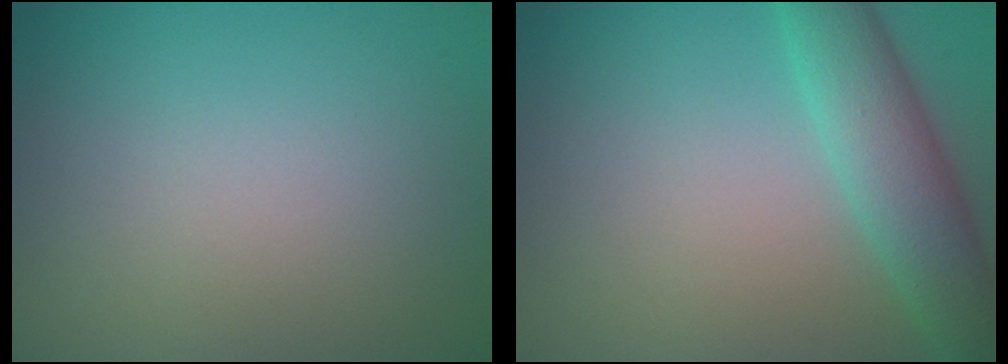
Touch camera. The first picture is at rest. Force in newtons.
{"total": 5.4, "press": 5.4, "slide": 0.2}